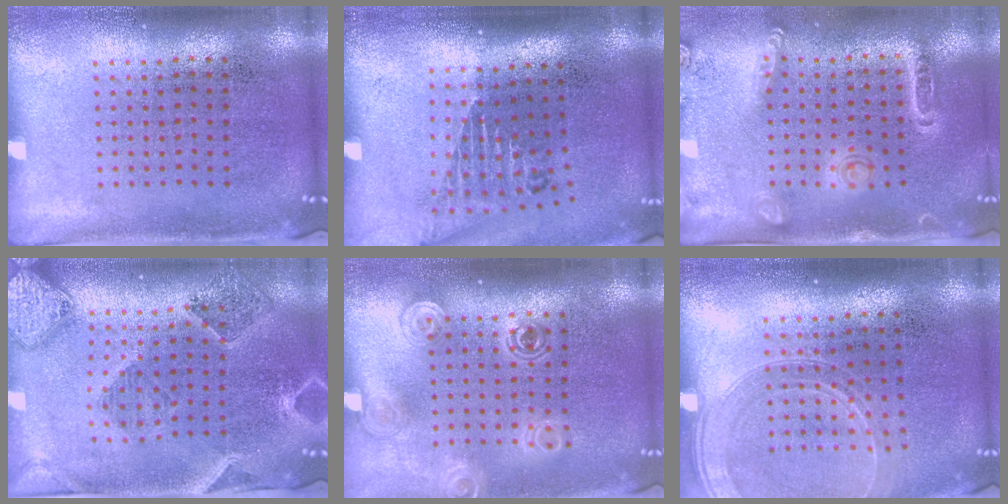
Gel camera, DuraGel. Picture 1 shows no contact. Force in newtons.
{"total": 1.6, "press": 1.2, "slide": 1.1}
{"total": 1.7, "press": 1.5, "slide": 0.8}
{"total": 1.6, "press": 1.5, "slide": 0.4}
{"total": 1.5, "press": 1.2, "slide": 0.9}
{"total": 1.7, "press": 1.6, "slide": 0.7}